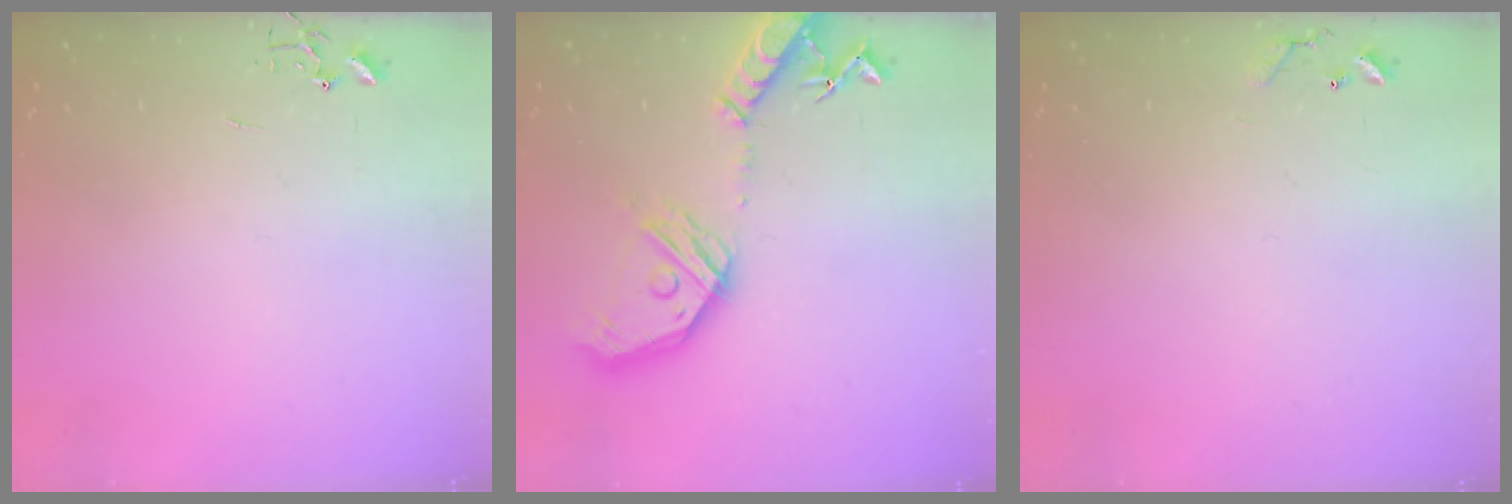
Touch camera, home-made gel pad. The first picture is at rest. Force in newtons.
{"total": 21.3, "press": 21.1, "slide": 3.1}
{"total": 7.7, "press": 7.7, "slide": 0.5}